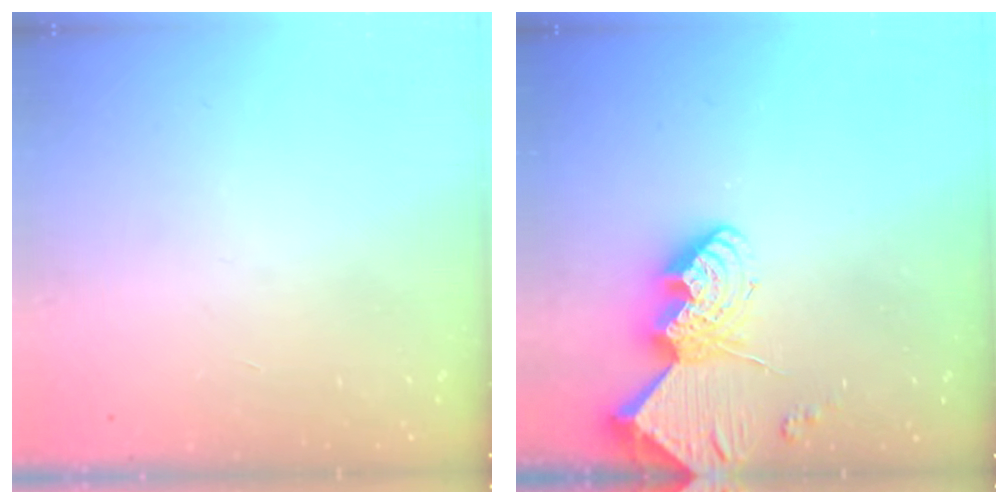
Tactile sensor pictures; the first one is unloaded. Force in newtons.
{"total": 13.0, "press": 12.9, "slide": 1.2}